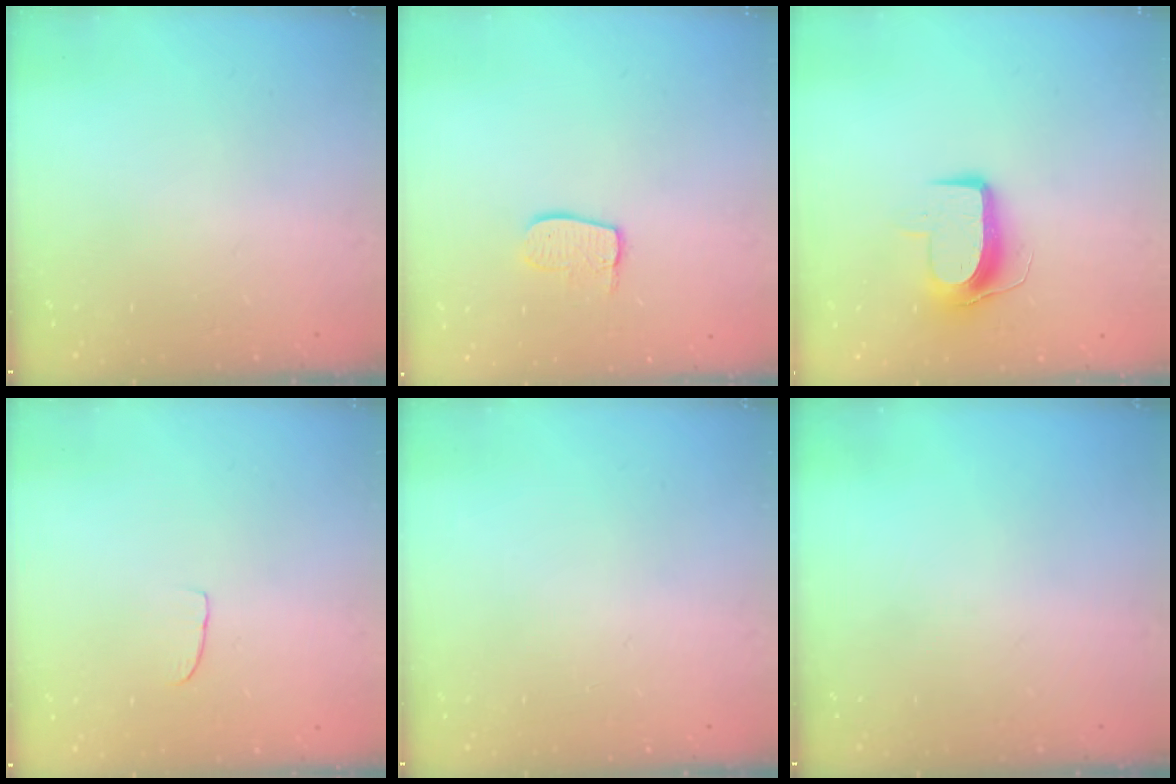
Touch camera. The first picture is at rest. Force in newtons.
{"total": 7.6, "press": 7.6, "slide": 0.2}
{"total": 9.2, "press": 9.2, "slide": 0.2}
{"total": 2.6, "press": 2.6, "slide": 0.2}
{"total": 0.0}
{"total": 0.0}